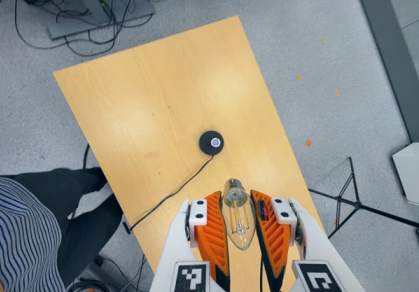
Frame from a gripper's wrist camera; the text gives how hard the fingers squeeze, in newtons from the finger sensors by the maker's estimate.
{"total": 22.3, "left": 25.1, "right": 19.5}